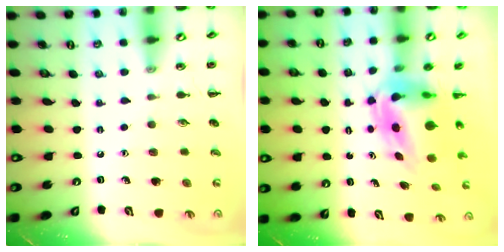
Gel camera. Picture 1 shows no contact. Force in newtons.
{"total": 6.7, "press": 6.4, "slide": 2.0}